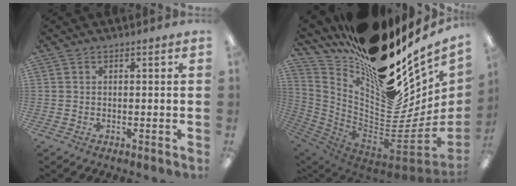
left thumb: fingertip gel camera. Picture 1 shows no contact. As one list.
[{"total": 24.3, "force": [15.8, 12.1, 13.9], "torque": [-0.157, -0.152, 0.302]}]